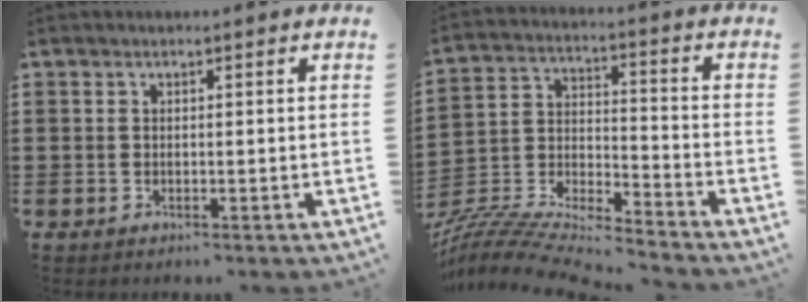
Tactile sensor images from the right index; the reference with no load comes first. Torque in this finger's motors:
{"motor_torque": [-1.69, 0.46, 0.42, 0.09]}